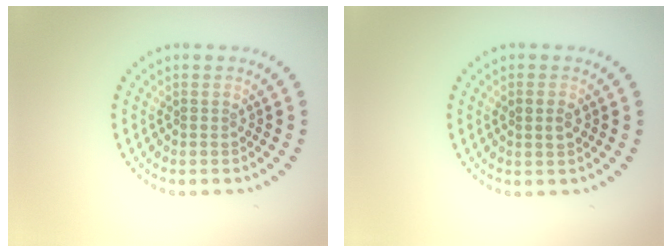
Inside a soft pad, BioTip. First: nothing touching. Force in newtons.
{"total": 1.5, "press": 1.5, "slide": 0.2}